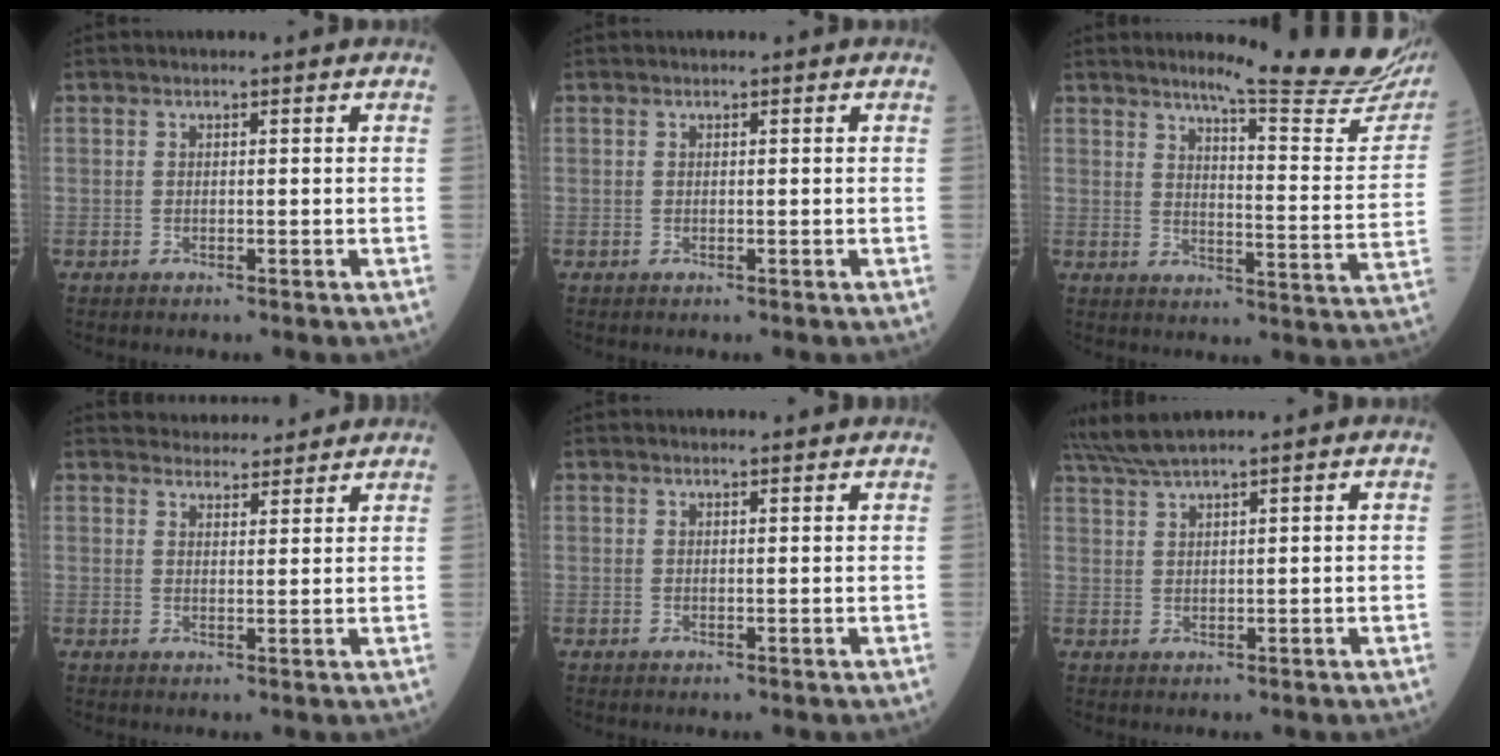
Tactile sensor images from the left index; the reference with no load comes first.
{"total": 0.0}
{"total": 18.2, "force": [16.0, 0.1, 8.6], "torque": [-0.112, -0.089, 0.186]}
{"total": 8.2, "force": [7.8, 1.7, 1.6], "torque": [-0.017, 0.018, 0.100]}
{"total": 2.1, "force": [2.1, 0.1, 0.3], "torque": [-0.009, 0.005, 0.024]}
{"total": 4.5, "force": [3.9, -1.0, 1.9], "torque": [-0.050, 0.016, 0.084]}